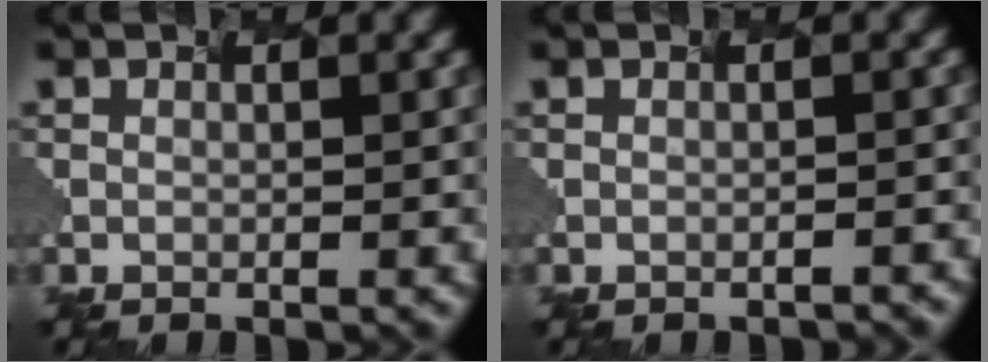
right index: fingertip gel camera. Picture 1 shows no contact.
{"total": 1.4, "force": [-0.5, 0.8, 1.1], "torque": [0.007, 0.010, 0.001]}